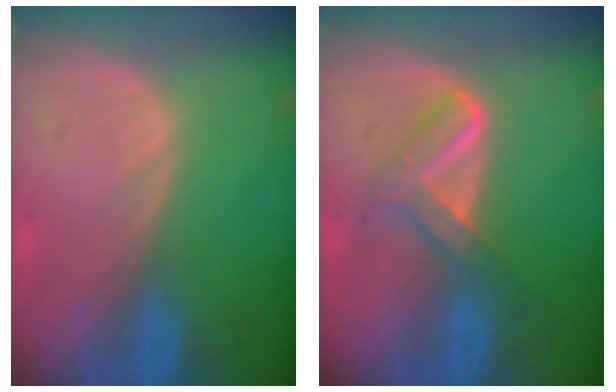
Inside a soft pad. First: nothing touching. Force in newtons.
{"total": 5.3, "press": 5.2, "slide": 1.1}